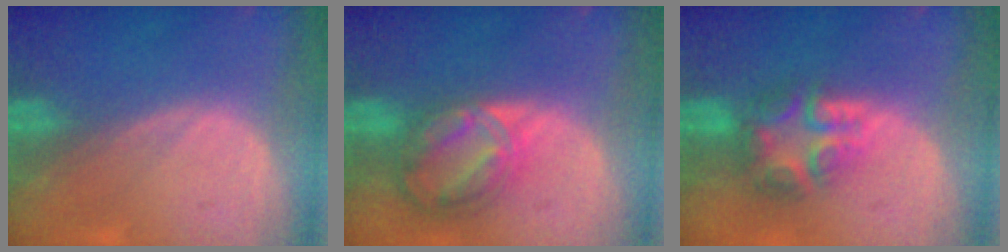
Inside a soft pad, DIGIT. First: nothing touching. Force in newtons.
{"total": 8.5, "press": 7.2, "slide": 4.5}
{"total": 7.9, "press": 6.7, "slide": 4.1}